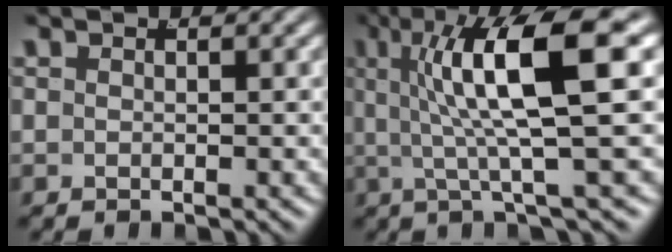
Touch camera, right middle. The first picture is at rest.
{"total": 9.4, "force": [2.4, 1.7, 8.9], "torque": [-0.136, 0.012, 0.035]}